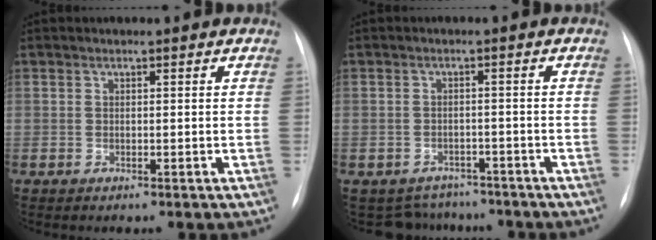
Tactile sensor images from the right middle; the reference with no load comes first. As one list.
[{"total": 6.0, "force": [-5.4, 2.5, -0.7], "torque": [0.010, 0.017, -0.068]}]